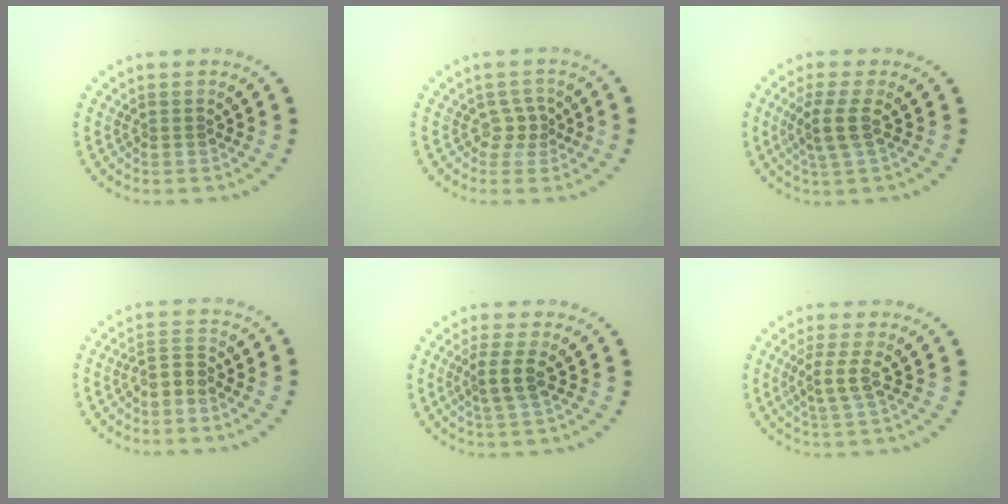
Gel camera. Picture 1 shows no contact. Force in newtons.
{"total": 1.6, "press": 1.1, "slide": 1.2}
{"total": 2.5, "press": 1.9, "slide": 1.6}
{"total": 2.0, "press": 1.4, "slide": 1.4}
{"total": 2.5, "press": 1.9, "slide": 1.5}
{"total": 2.2, "press": 1.6, "slide": 1.4}